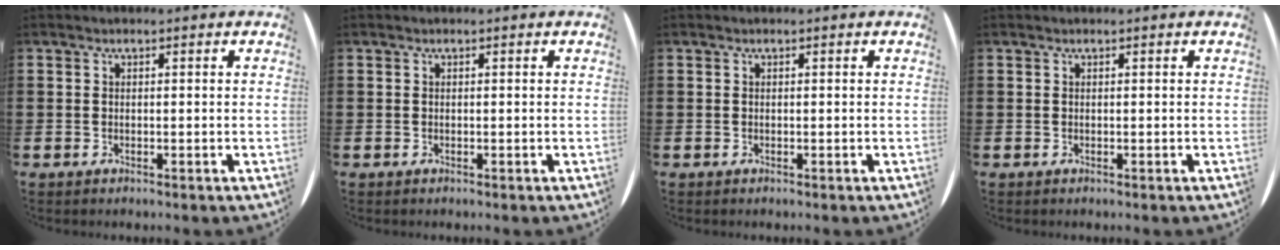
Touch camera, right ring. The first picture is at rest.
{"total": 0.0}
{"total": 0.0}
{"total": 0.0}